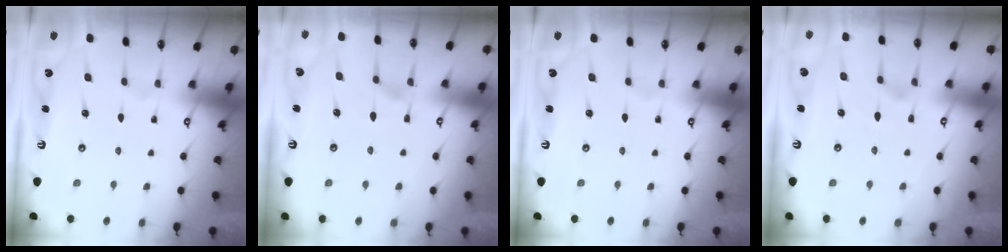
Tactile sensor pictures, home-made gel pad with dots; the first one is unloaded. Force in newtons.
{"total": 1.5, "press": 0.9, "slide": 1.2}
{"total": 0.0}
{"total": 1.2, "press": 0.2, "slide": 1.2}